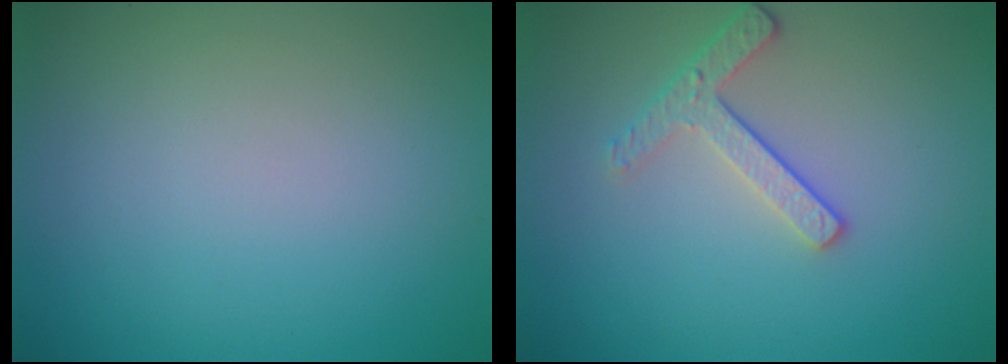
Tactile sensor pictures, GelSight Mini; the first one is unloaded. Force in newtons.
{"total": 2.5, "press": 2.2, "slide": 1.1}